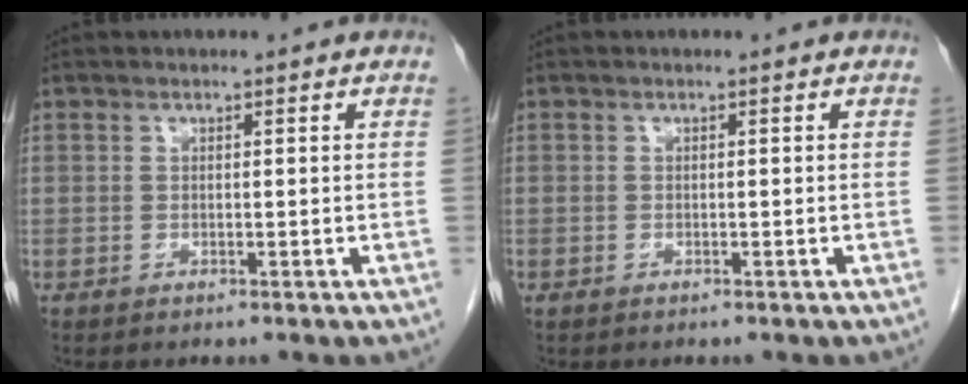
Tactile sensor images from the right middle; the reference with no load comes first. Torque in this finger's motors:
{"motor_torque": [-0.01, -0.20, -0.25, -0.21]}